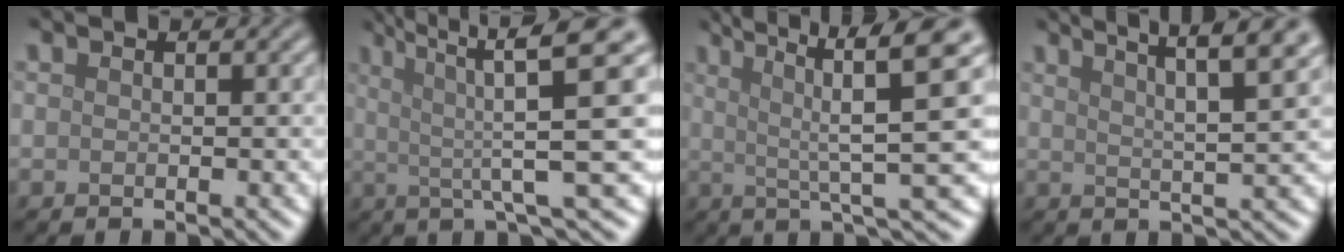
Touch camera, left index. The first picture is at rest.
{"total": 9.3, "force": [1.8, 1.3, 9.1], "torque": [-0.129, 0.017, 0.030]}
{"total": 9.4, "force": [2.7, 1.5, 8.9], "torque": [-0.132, 0.022, 0.047]}
{"total": 8.9, "force": [5.9, 2.0, 6.4], "torque": [-0.072, 0.037, 0.055]}